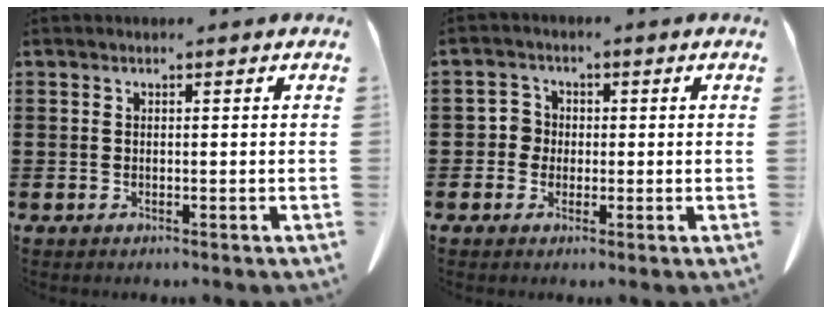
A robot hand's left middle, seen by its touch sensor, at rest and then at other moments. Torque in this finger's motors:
{"motor_torque": [-0.04, 0.05, 0.00, -0.01]}